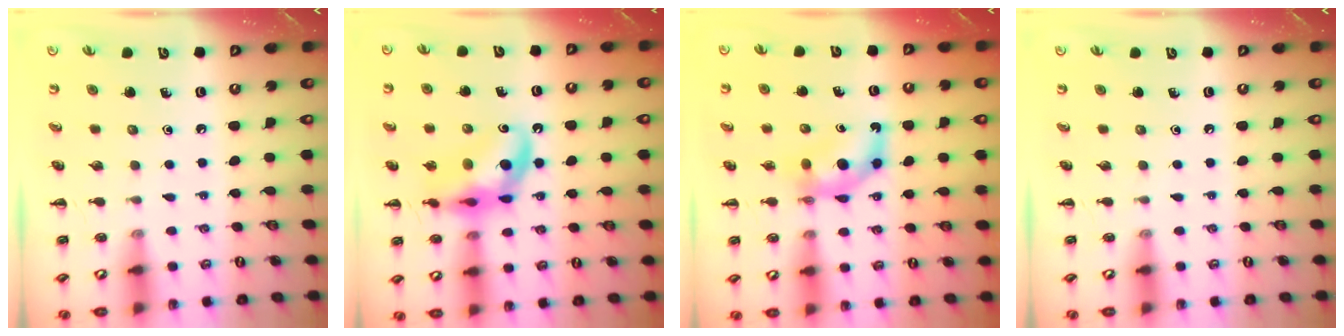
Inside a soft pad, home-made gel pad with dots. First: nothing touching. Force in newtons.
{"total": 14.8, "press": 14.3, "slide": 3.7}
{"total": 6.2, "press": 6.1, "slide": 0.8}
{"total": 0.0}